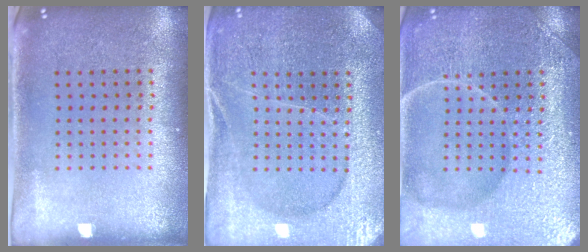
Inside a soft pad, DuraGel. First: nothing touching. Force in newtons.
{"total": 3.7, "press": 3.6, "slide": 0.8}
{"total": 7.5, "press": 7.4, "slide": 1.0}